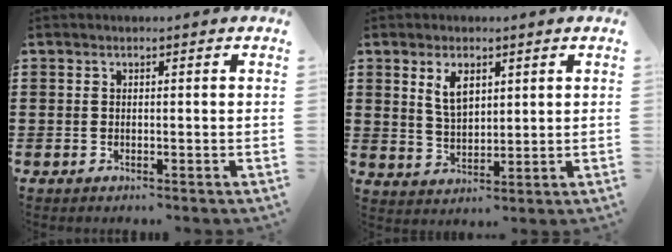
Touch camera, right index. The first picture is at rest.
{"total": 4.8, "force": [2.3, 2.4, 3.4], "torque": [-0.067, 0.005, 0.040]}